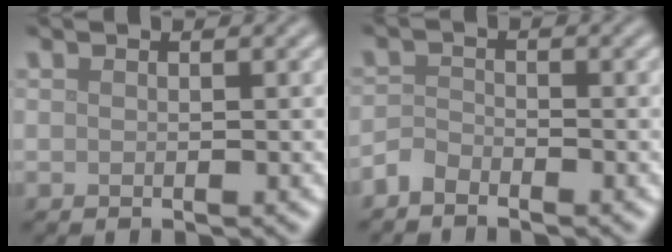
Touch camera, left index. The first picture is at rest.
{"total": 1.7, "force": [-1.5, 0.6, 0.4], "torque": [-0.006, 0.005, -0.036]}